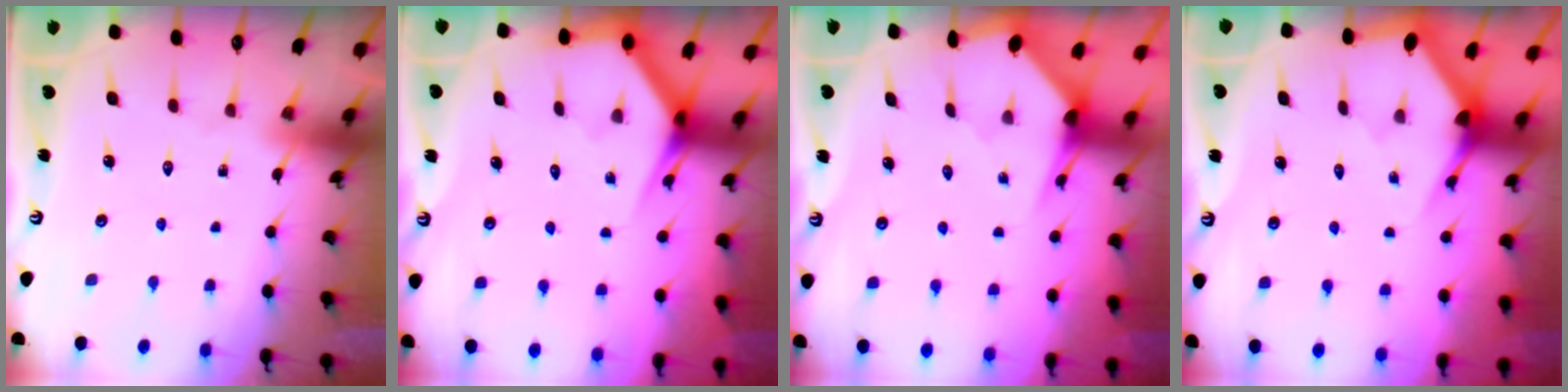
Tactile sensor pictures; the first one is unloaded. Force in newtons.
{"total": 3.2, "press": 3.2, "slide": 0.2}
{"total": 3.3, "press": 3.3, "slide": 0.3}
{"total": 3.4, "press": 3.4, "slide": 0.1}